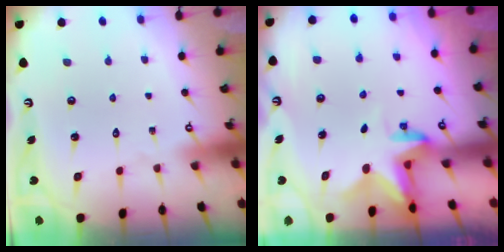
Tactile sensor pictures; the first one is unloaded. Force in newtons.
{"total": 2.5, "press": 2.5, "slide": 0.5}